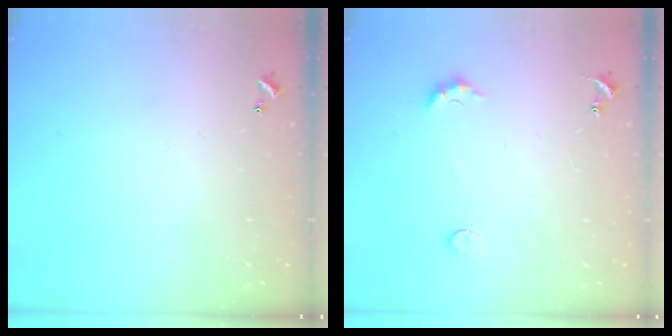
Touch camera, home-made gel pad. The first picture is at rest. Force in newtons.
{"total": 2.8, "press": 2.7, "slide": 0.5}